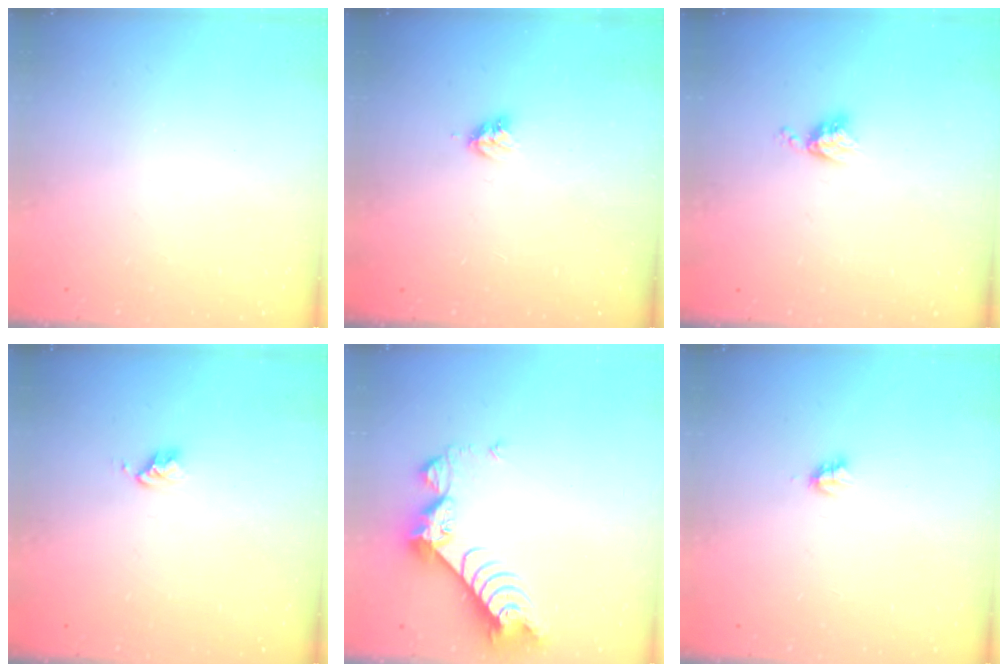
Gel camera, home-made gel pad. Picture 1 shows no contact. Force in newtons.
{"total": 3.5, "press": 3.4, "slide": 0.5}
{"total": 3.6, "press": 3.6, "slide": 0.4}
{"total": 2.7, "press": 2.6, "slide": 0.4}
{"total": 8.8, "press": 8.7, "slide": 0.9}
{"total": 2.7, "press": 2.7, "slide": 0.2}